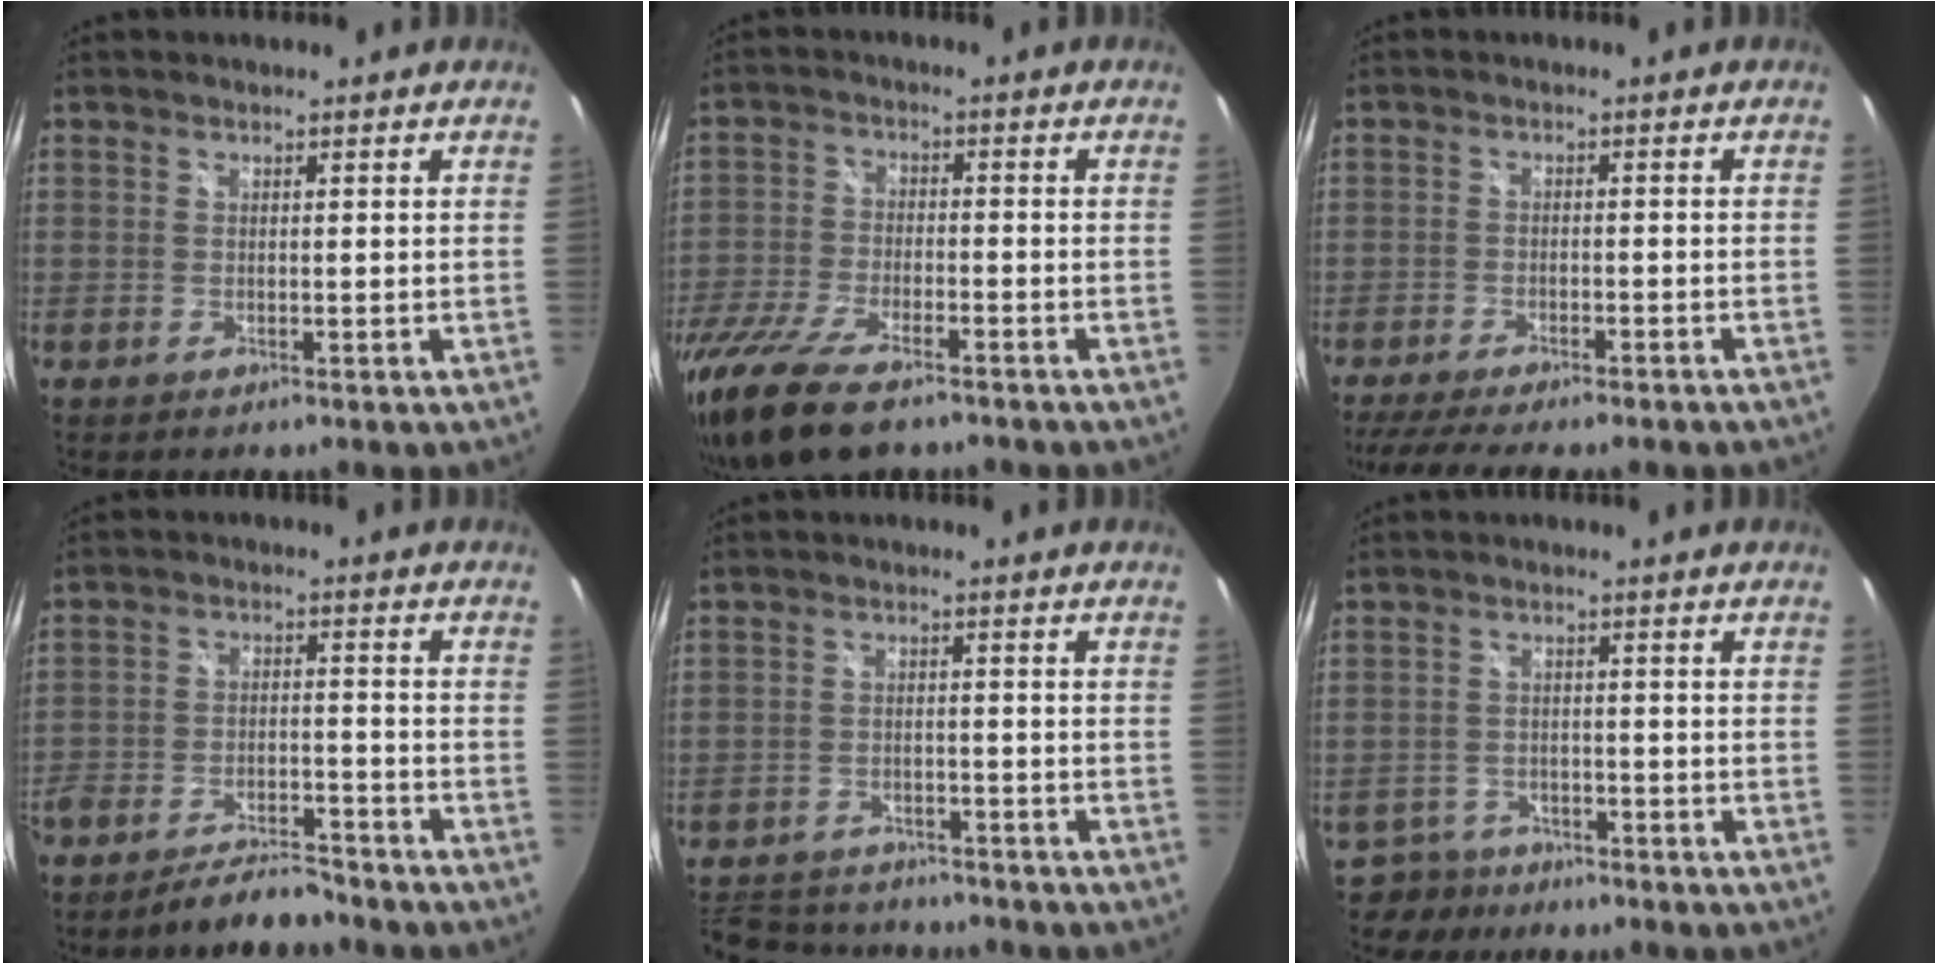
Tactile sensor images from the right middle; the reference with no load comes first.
{"total": 15.2, "force": [-11.2, 5.1, 9.0], "torque": [-0.208, -0.050, -0.208]}
{"total": 12.9, "force": [-11.0, 2.1, 6.6], "torque": [-0.137, -0.036, -0.163]}
{"total": 9.6, "force": [-8.7, 2.3, 3.2], "torque": [-0.084, 0.003, -0.136]}
{"total": 14.1, "force": [-12.0, 5.7, 4.7], "torque": [-0.125, 0.003, -0.180]}
{"total": 4.8, "force": [-3.9, 2.9, -0.1], "torque": [-0.012, 0.005, -0.070]}